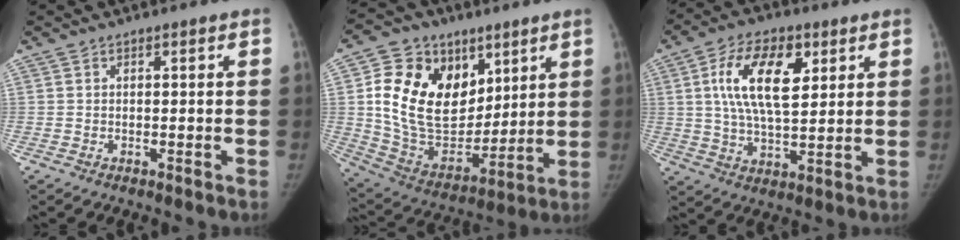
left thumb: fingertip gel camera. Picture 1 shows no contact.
{"total": 23.0, "force": [7.7, 16.2, 14.4], "torque": [-0.229, -0.027, 0.153]}
{"total": 14.4, "force": [4.5, 7.2, 11.6], "torque": [-0.192, -0.010, 0.081]}